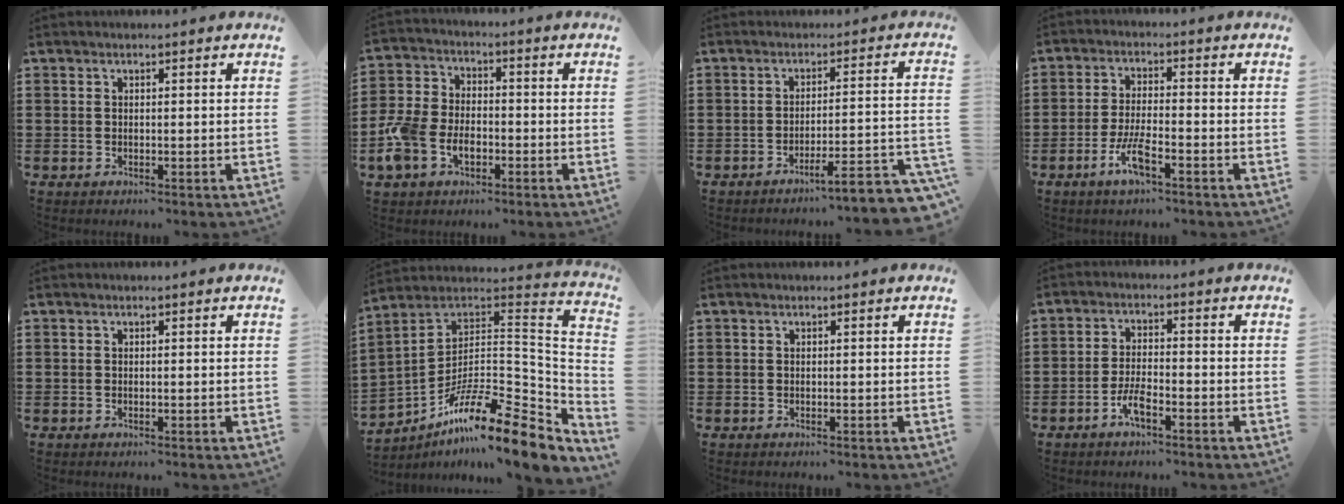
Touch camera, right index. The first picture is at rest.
{"total": 6.6, "force": [-2.7, 4.3, 4.2], "torque": [-0.116, 0.000, -0.060]}
{"total": 4.6, "force": [-3.7, -0.1, 2.8], "torque": [-0.049, -0.024, -0.072]}
{"total": 5.3, "force": [-2.9, 1.0, 4.3], "torque": [-0.097, -0.008, -0.057]}
{"total": 0.0}
{"total": 15.0, "force": [-10.0, 2.6, 10.8], "torque": [-0.172, 0.009, -0.190]}
{"total": 0.0}
{"total": 4.2, "force": [-2.5, 1.1, 3.2], "torque": [-0.075, 0.000, -0.052]}